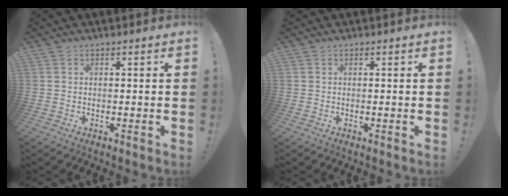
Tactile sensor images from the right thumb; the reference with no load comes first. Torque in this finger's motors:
{"motor_torque": [-0.02, 0.03, 0.06, -0.07, 0.02]}